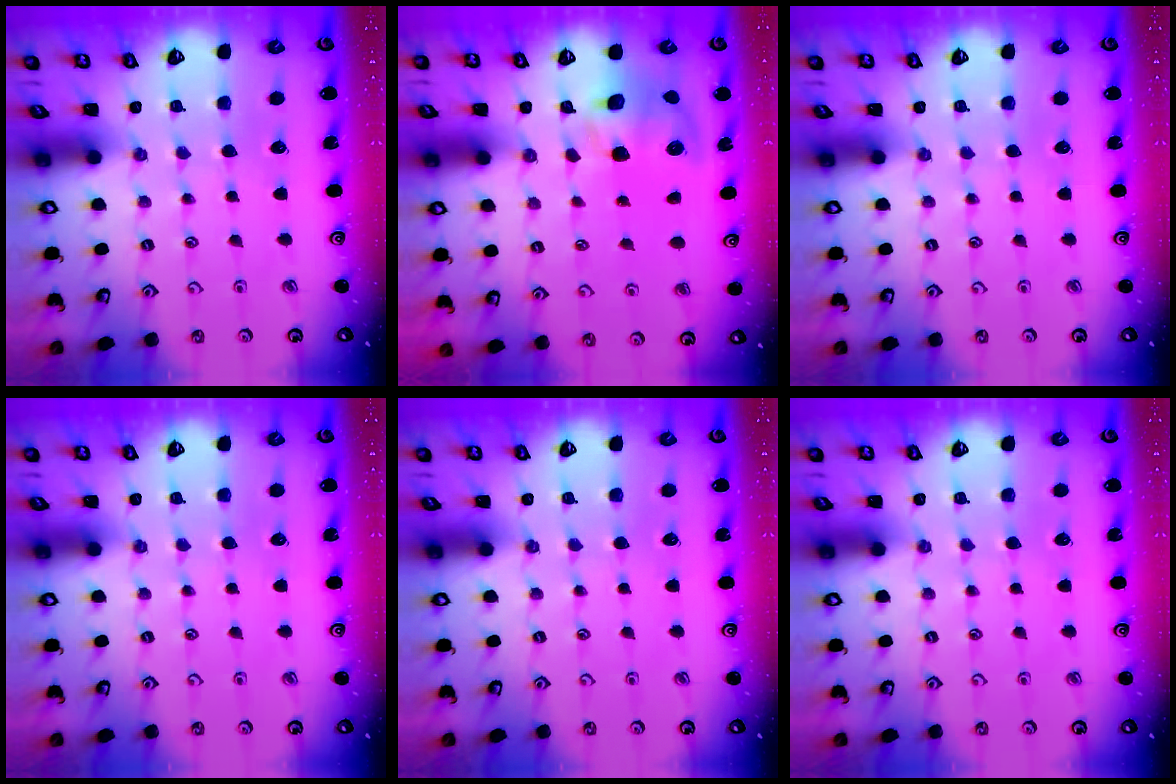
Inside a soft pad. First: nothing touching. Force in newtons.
{"total": 9.1, "press": 9.0, "slide": 1.6}
{"total": 0.0}
{"total": 0.0}
{"total": 0.0}
{"total": 0.0}